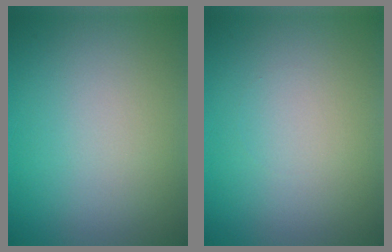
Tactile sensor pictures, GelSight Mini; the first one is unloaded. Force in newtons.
{"total": 0.0}